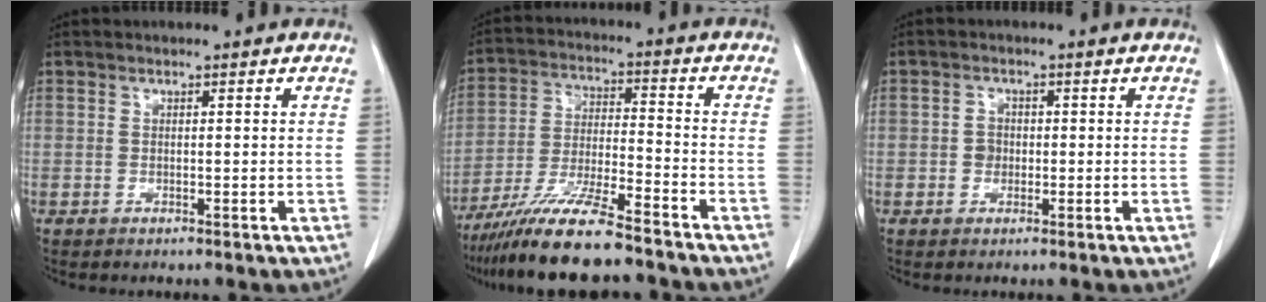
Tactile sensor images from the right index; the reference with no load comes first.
{"total": 13.2, "force": [-10.9, 0.9, 7.5], "torque": [-0.139, -0.022, -0.191]}
{"total": 2.0, "force": [-0.2, 1.8, 0.9], "torque": [-0.012, 0.005, -0.003]}